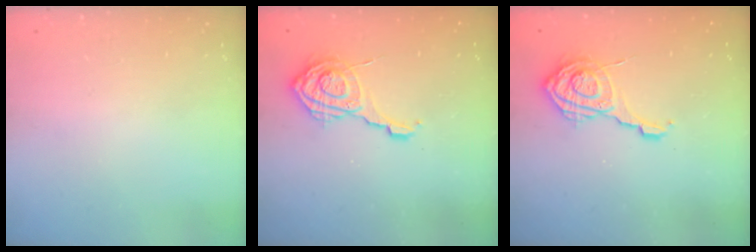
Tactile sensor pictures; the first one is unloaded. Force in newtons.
{"total": 12.0, "press": 12.0, "slide": 0.4}
{"total": 12.0, "press": 12.0, "slide": 0.4}